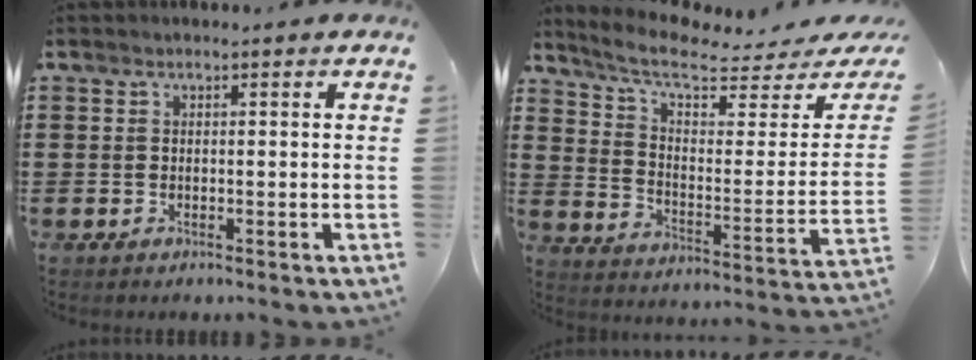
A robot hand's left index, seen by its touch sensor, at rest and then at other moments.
{"total": 7.2, "force": [5.8, 1.3, 4.0], "torque": [-0.106, -0.039, 0.098]}